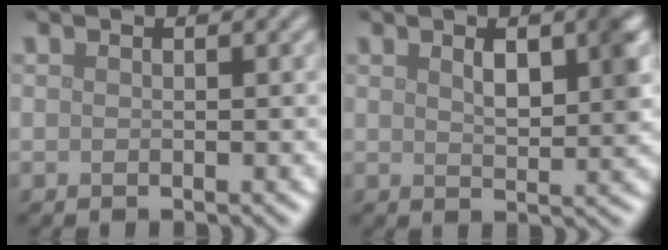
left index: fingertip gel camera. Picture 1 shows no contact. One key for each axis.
{"total": 4.3, "fx": 1.4, "fy": 1.7, "fz": 3.7, "tx": -0.054, "ty": 0.006, "tz": 0.023}